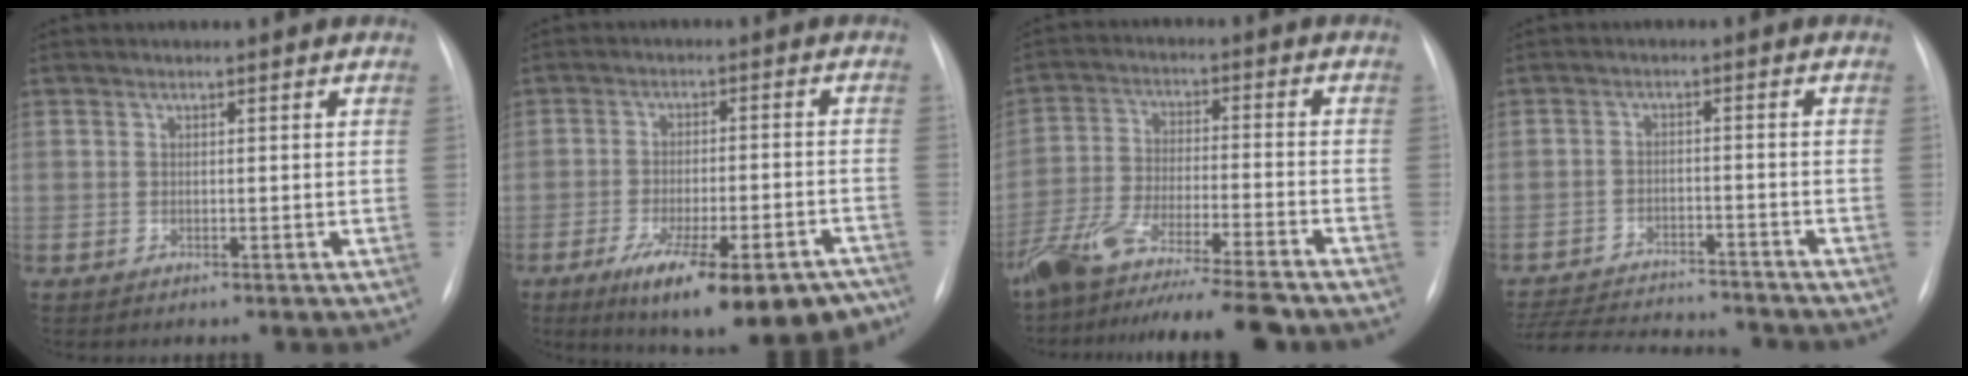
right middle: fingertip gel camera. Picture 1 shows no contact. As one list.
[{"total": 18.9, "force": [-13.5, 4.8, 12.4], "torque": [-0.135, 0.002, -0.193]}, {"total": 17.8, "force": [-15.5, 0.8, 8.8], "torque": [-0.161, -0.032, -0.256]}, {"total": 17.2, "force": [-16.1, 2.3, 5.8], "torque": [-0.126, -0.019, -0.232]}]